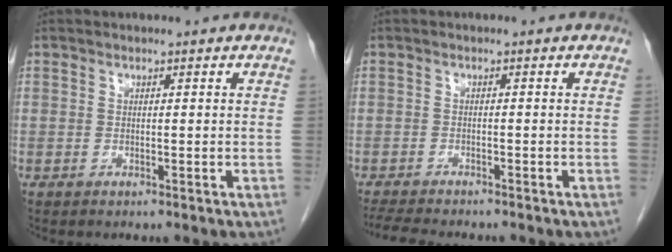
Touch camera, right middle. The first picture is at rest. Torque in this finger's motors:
{"motor_torque": [0.06, -0.05, 0.02, 0.01]}